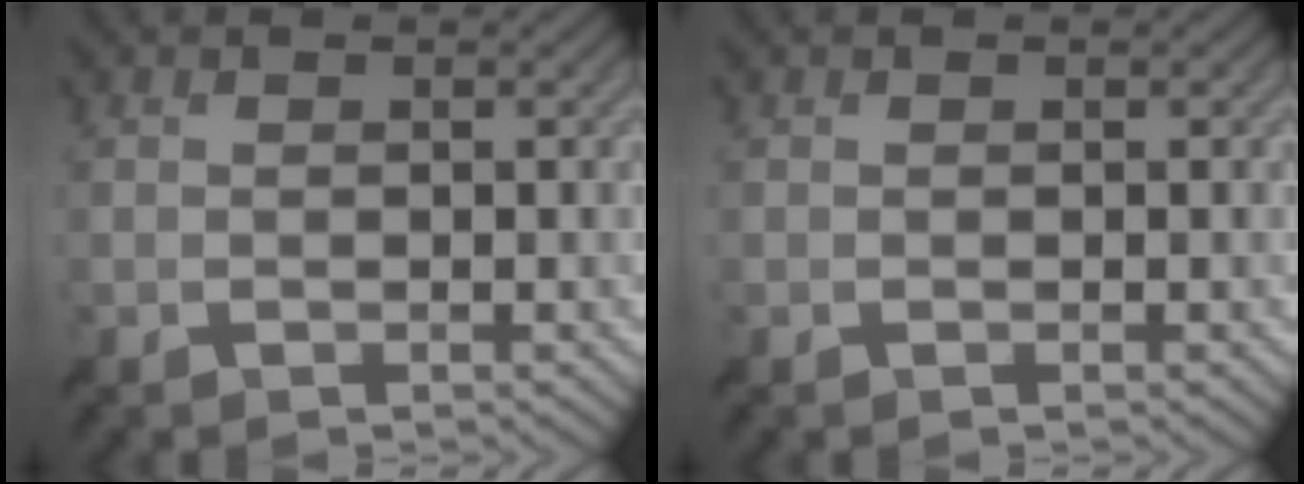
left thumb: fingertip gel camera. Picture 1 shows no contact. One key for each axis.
{"total": 0.0}